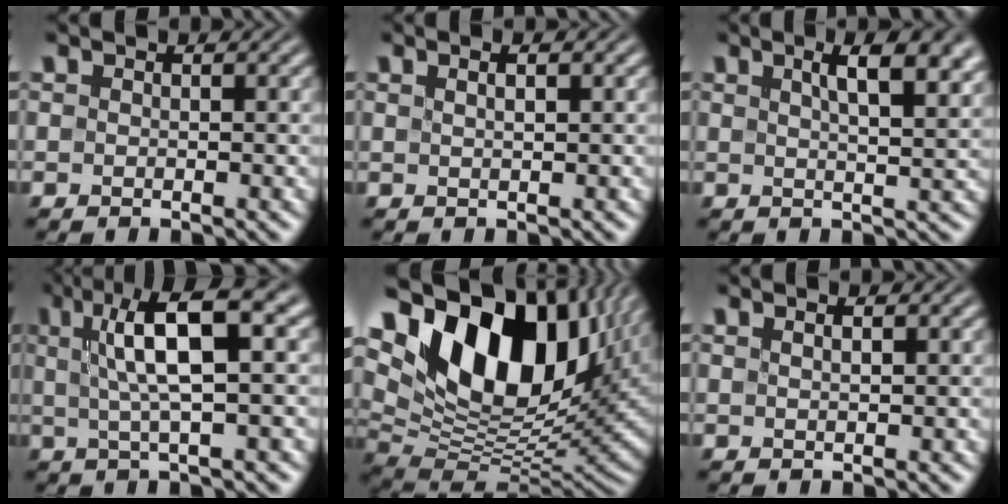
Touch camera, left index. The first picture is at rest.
{"total": 1.9, "force": [1.0, 0.6, 1.5], "torque": [-0.011, -0.004, 0.005]}
{"total": 6.3, "force": [3.1, 2.3, 4.9], "torque": [-0.053, 0.015, 0.039]}
{"total": 8.2, "force": [2.3, 2.0, 7.6], "torque": [-0.127, 0.013, 0.033]}
{"total": 17.1, "force": [7.5, 9.7, 12.0], "torque": [-0.213, 0.022, 0.126]}
{"total": 1.6, "force": [0.9, 0.5, 1.2], "torque": [-0.013, -0.004, 0.009]}